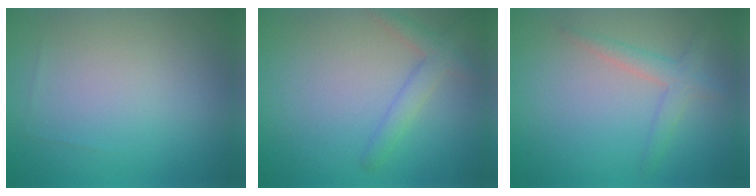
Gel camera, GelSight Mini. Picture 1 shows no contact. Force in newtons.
{"total": 2.4, "press": 2.4, "slide": 0.2}
{"total": 2.1, "press": 2.1, "slide": 0.1}